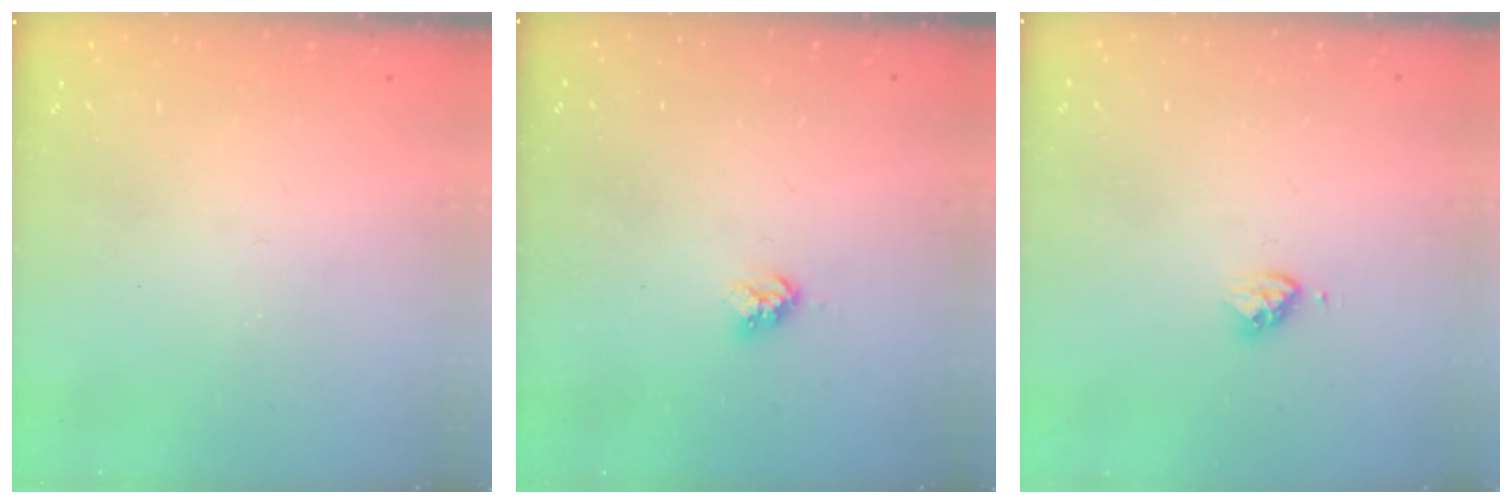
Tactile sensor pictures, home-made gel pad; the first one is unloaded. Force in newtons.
{"total": 3.9, "press": 3.9, "slide": 0.4}
{"total": 3.6, "press": 3.5, "slide": 0.7}